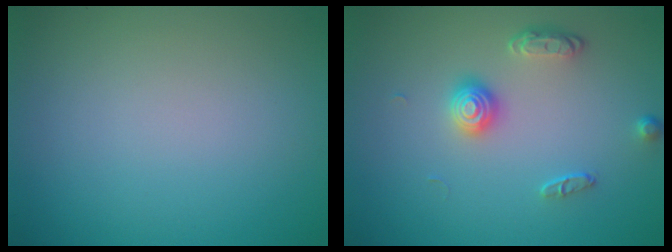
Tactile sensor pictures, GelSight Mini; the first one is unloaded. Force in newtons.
{"total": 2.3, "press": 1.8, "slide": 1.4}